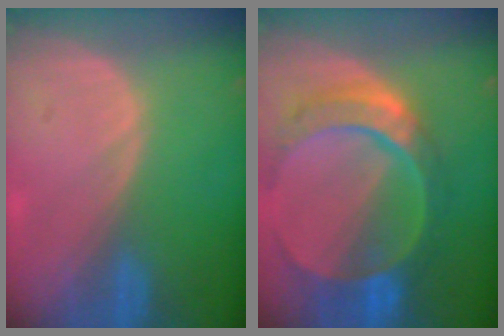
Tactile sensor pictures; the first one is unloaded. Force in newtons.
{"total": 10.8, "press": 9.2, "slide": 5.7}